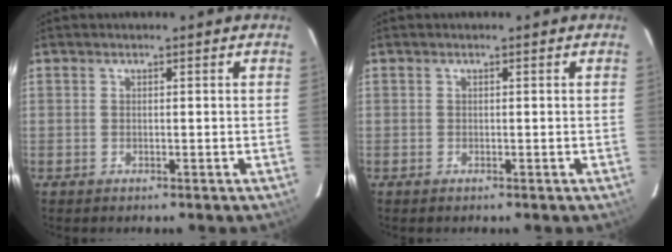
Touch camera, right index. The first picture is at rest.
{"total": 0.0}